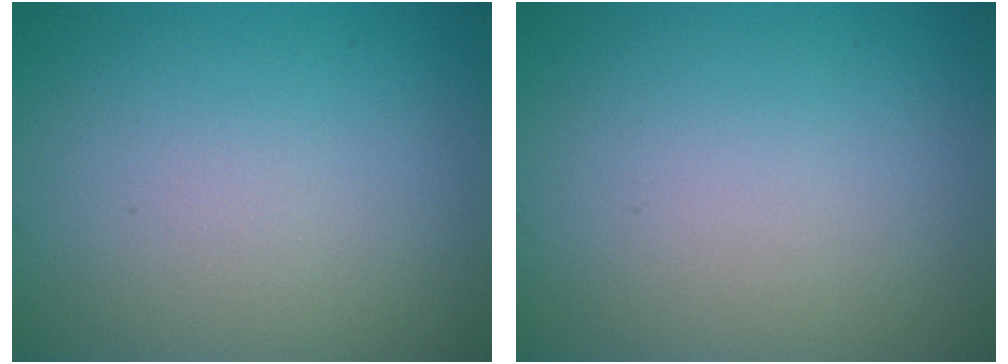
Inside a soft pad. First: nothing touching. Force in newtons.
{"total": 0.0}